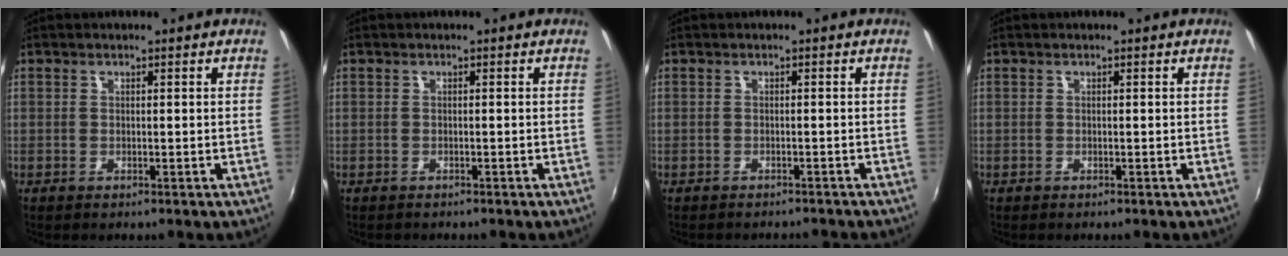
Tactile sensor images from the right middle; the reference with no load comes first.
{"total": 0.8, "force": [-0.6, 0.4, 0.0], "torque": [-0.004, -0.001, -0.011]}
{"total": 4.0, "force": [-3.7, 1.1, 1.2], "torque": [-0.027, -0.011, -0.050]}
{"total": 0.0}